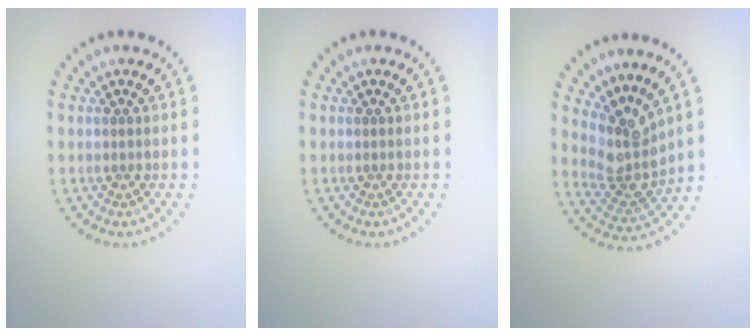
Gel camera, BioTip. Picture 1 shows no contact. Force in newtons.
{"total": 0.0}
{"total": 3.9, "press": 3.0, "slide": 2.6}